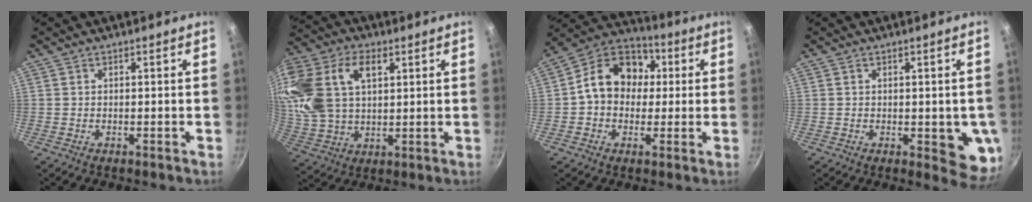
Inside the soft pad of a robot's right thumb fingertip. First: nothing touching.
{"total": 21.2, "force": [7.0, 13.6, 14.6], "torque": [-0.317, 0.008, 0.134]}
{"total": 13.9, "force": [1.5, 11.1, 8.2], "torque": [-0.094, 0.030, 0.003]}
{"total": 7.9, "force": [-0.9, 3.2, 7.2], "torque": [-0.058, -0.011, -0.009]}